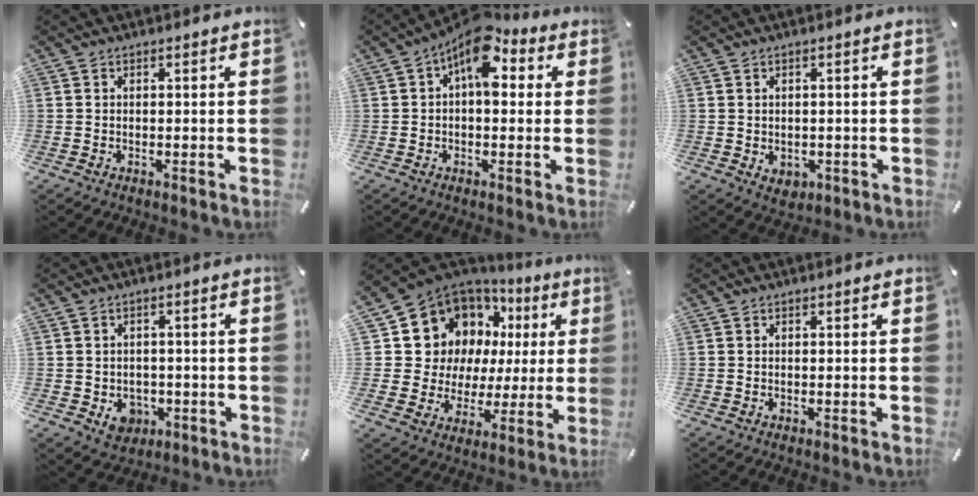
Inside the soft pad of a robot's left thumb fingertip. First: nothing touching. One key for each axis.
{"total": 10.0, "fx": 4.3, "fy": 4.9, "fz": 7.6, "tx": -0.112, "ty": -0.027, "tz": 0.072}
{"total": 2.7, "fx": -0.4, "fy": 2.4, "fz": 1.3, "tx": -0.015, "ty": 0.000, "tz": -0.008}
{"total": 5.3, "fx": -1.4, "fy": 4.5, "fz": 2.2, "tx": -0.020, "ty": 0.001, "tz": -0.025}
{"total": 15.0, "fx": 7.1, "fy": 12.0, "fz": 5.4, "tx": -0.099, "ty": -0.065, "tz": 0.148}
{"total": 0.0}